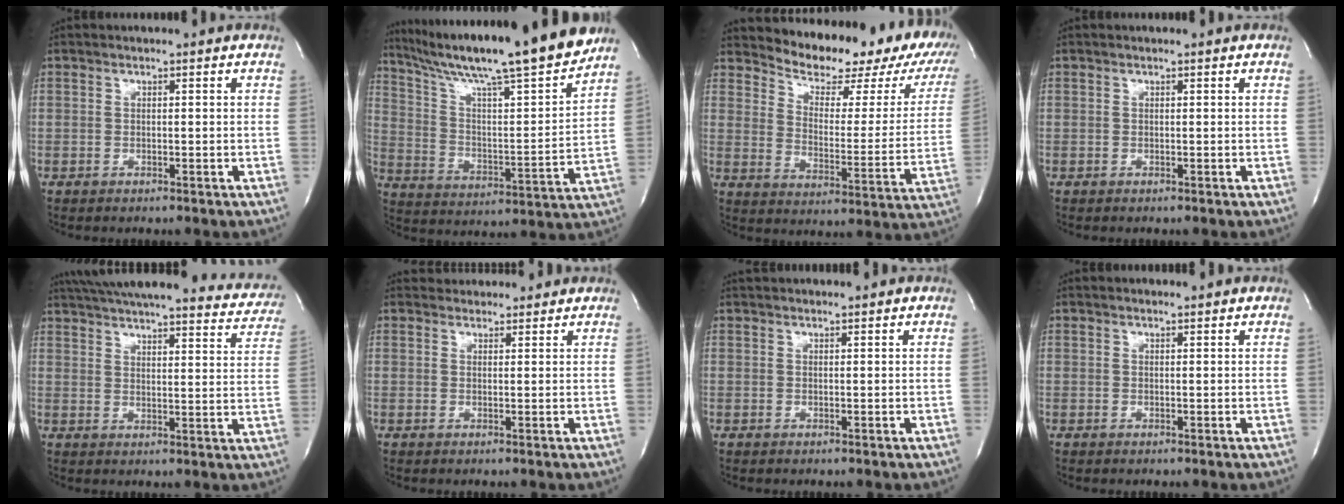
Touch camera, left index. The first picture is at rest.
{"total": 23.0, "force": [19.8, -0.3, 11.7], "torque": [-0.202, -0.037, 0.305]}
{"total": 19.3, "force": [16.0, 6.2, 8.9], "torque": [-0.114, -0.034, 0.193]}
{"total": 0.0}
{"total": 30.6, "force": [27.4, 5.3, 12.5], "torque": [-0.209, -0.047, 0.330]}
{"total": 5.0, "force": [4.7, 1.4, 0.3], "torque": [-0.004, 0.019, 0.062]}
{"total": 4.7, "force": [4.4, 0.1, 1.4], "torque": [-0.020, 0.026, 0.060]}
{"total": 2.0, "force": [1.9, 0.0, 0.3], "torque": [-0.012, 0.004, 0.025]}